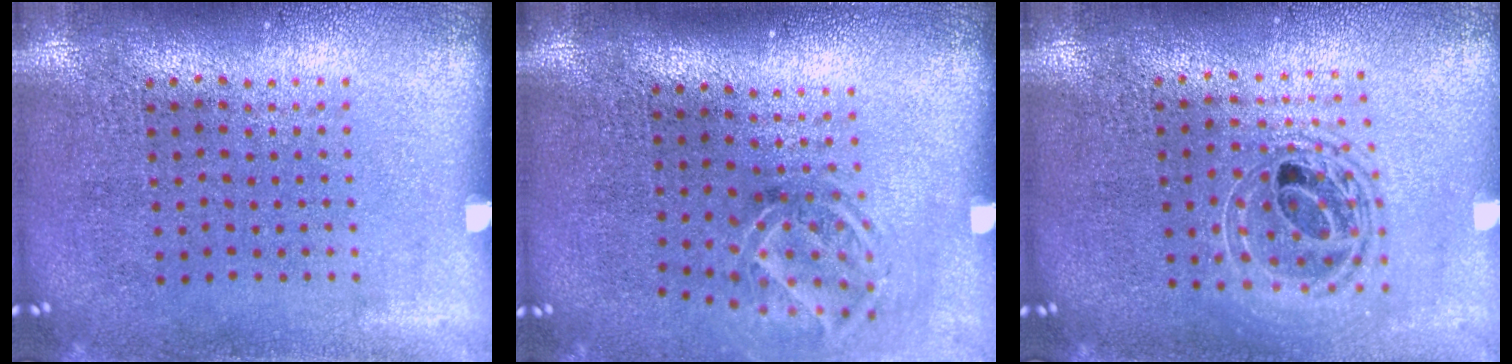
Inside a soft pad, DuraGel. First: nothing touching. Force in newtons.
{"total": 1.8, "press": 1.3, "slide": 1.3}
{"total": 1.5, "press": 1.3, "slide": 0.8}